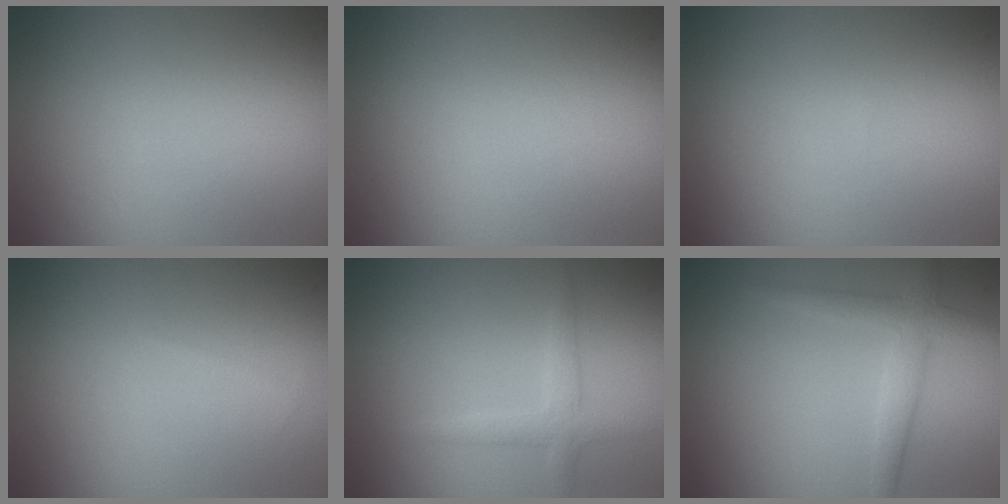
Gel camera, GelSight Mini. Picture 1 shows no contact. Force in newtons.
{"total": 0.0}
{"total": 0.0}
{"total": 0.8, "press": 0.8, "slide": 0.2}
{"total": 2.0, "press": 2.0, "slide": 0.1}
{"total": 2.8, "press": 2.8, "slide": 0.1}